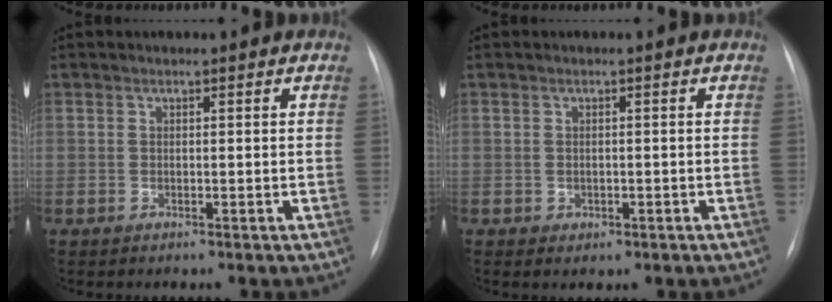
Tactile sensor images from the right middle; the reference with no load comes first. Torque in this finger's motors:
{"motor_torque": [-0.13, -0.08, -0.01, -0.01]}